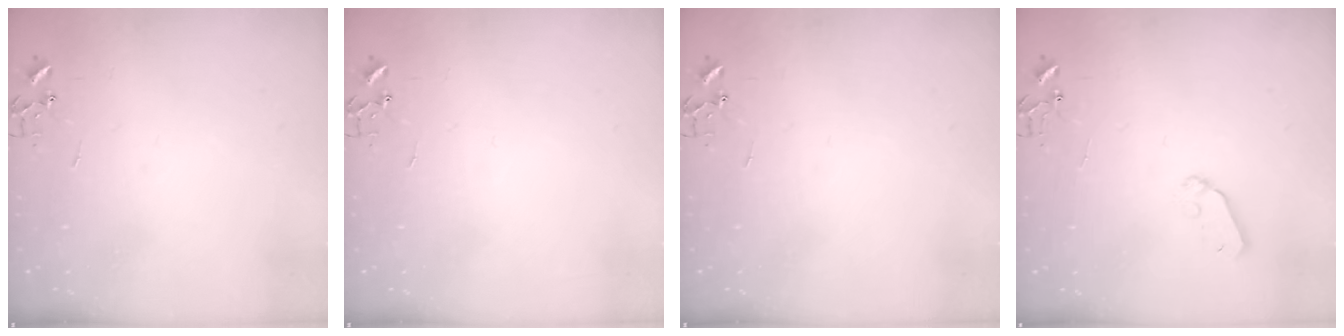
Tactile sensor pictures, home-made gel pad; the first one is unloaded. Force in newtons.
{"total": 0.0}
{"total": 0.0}
{"total": 6.5, "press": 6.5, "slide": 0.6}